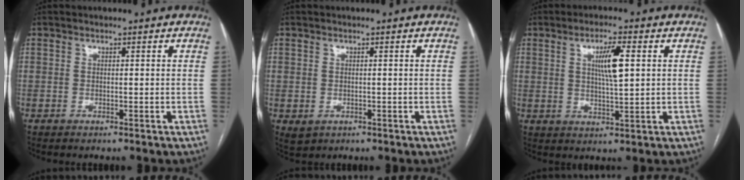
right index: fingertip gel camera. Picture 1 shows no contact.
{"total": 3.4, "force": [-1.0, 2.9, 1.4], "torque": [-0.020, -0.001, 0.002]}
{"total": 6.2, "force": [1.6, 0.8, 5.9], "torque": [-0.107, 0.000, 0.028]}